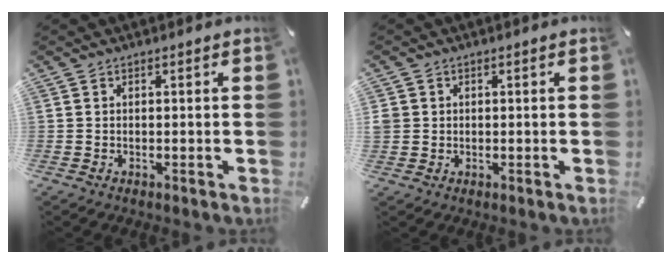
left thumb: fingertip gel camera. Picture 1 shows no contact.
{"total": 2.4, "force": [0.6, 2.3, 0.4], "torque": [-0.007, 0.005, 0.012]}